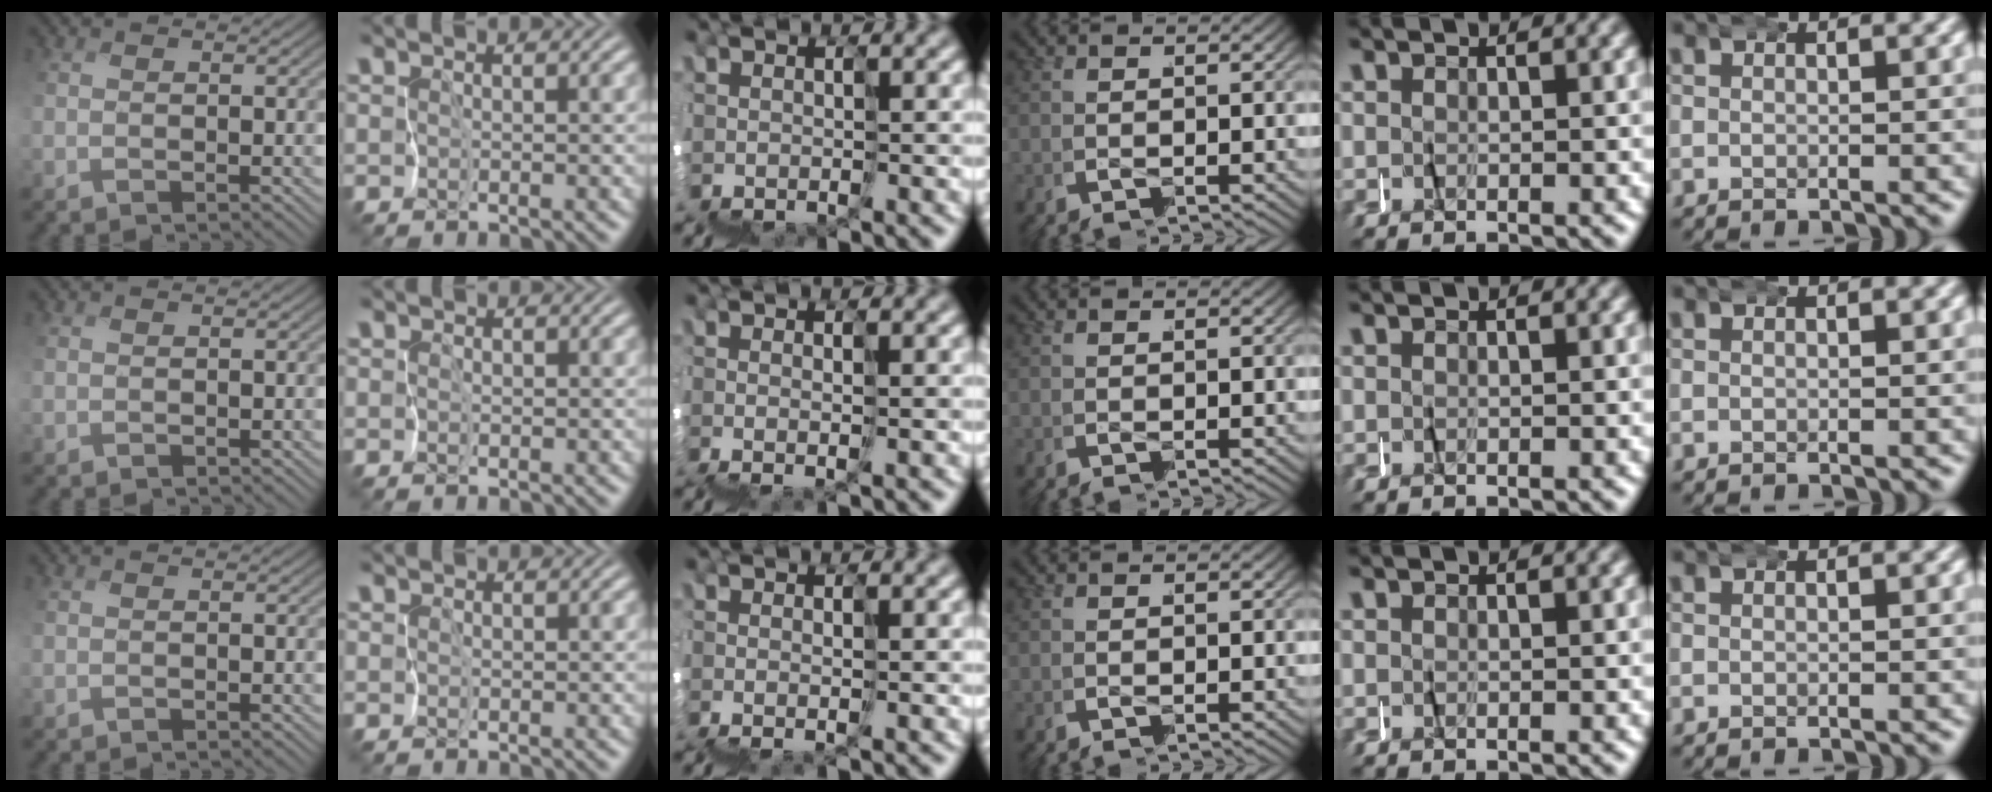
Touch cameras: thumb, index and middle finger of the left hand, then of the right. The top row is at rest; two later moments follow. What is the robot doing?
{"motion": "wrap", "object": "felt sheet"}